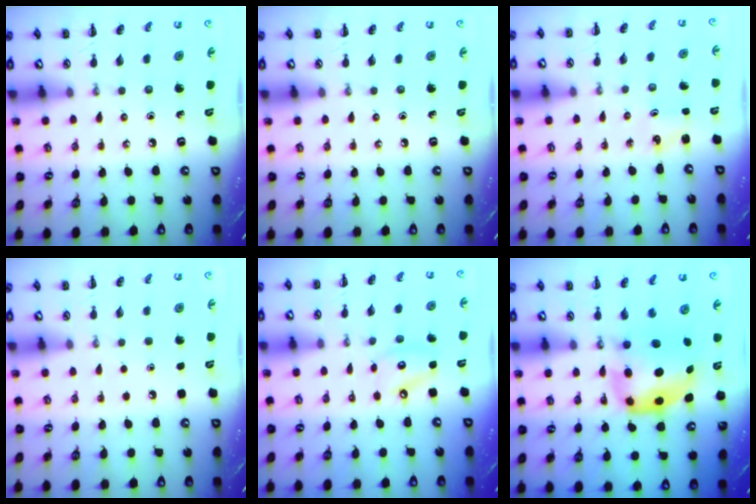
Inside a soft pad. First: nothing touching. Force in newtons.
{"total": 0.0}
{"total": 1.8, "press": 1.7, "slide": 0.5}
{"total": 1.8, "press": 1.8, "slide": 0.1}
{"total": 7.7, "press": 7.6, "slide": 1.1}
{"total": 6.1, "press": 5.9, "slide": 1.2}